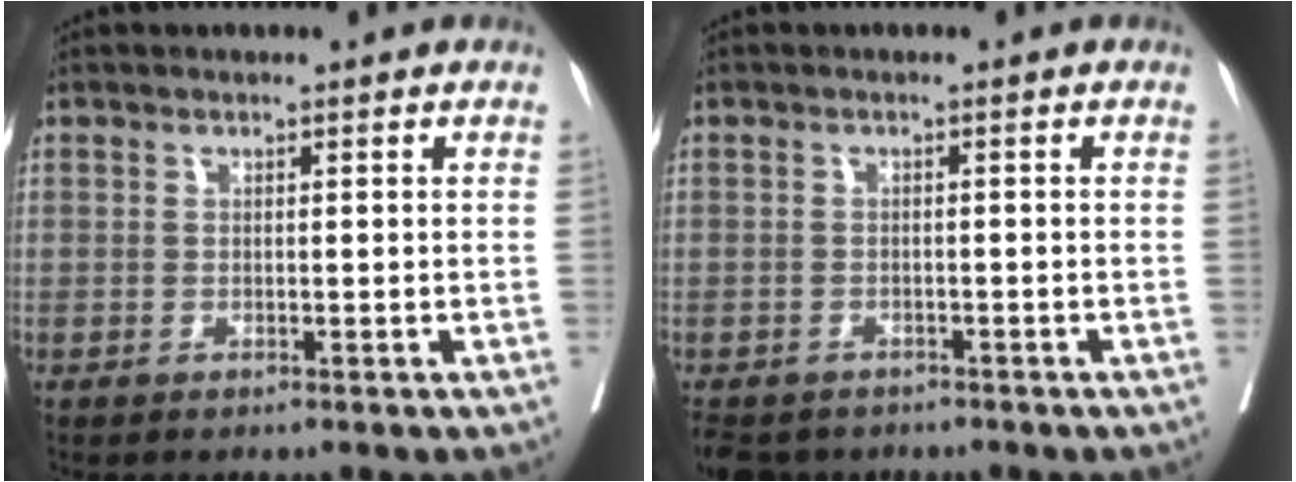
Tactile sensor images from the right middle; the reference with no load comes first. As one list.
[{"total": 7.4, "force": [-5.8, 4.0, 2.1], "torque": [-0.043, -0.012, -0.081]}]